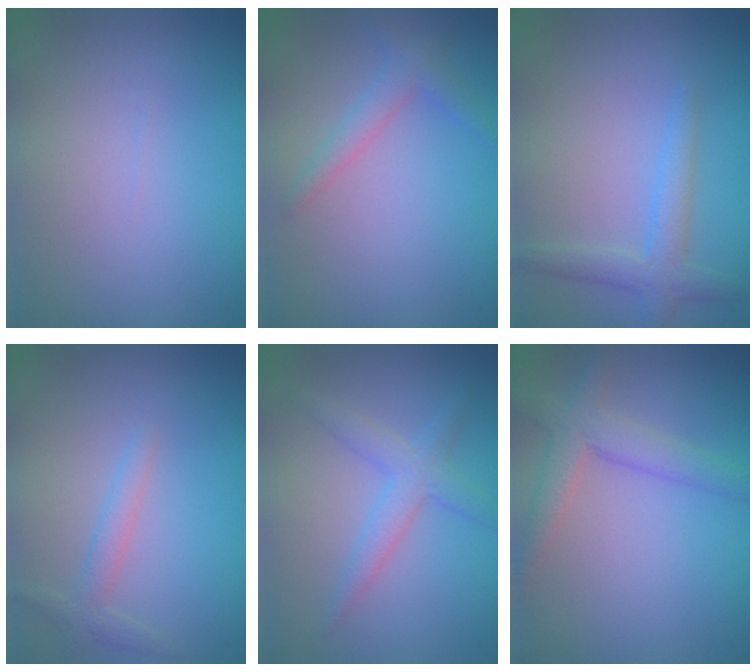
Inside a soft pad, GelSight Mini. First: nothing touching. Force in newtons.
{"total": 1.9, "press": 1.9, "slide": 0.0}
{"total": 2.5, "press": 2.5, "slide": 0.1}
{"total": 1.6, "press": 1.6, "slide": 0.1}
{"total": 2.5, "press": 2.5, "slide": 0.1}
{"total": 3.3, "press": 3.3, "slide": 0.2}